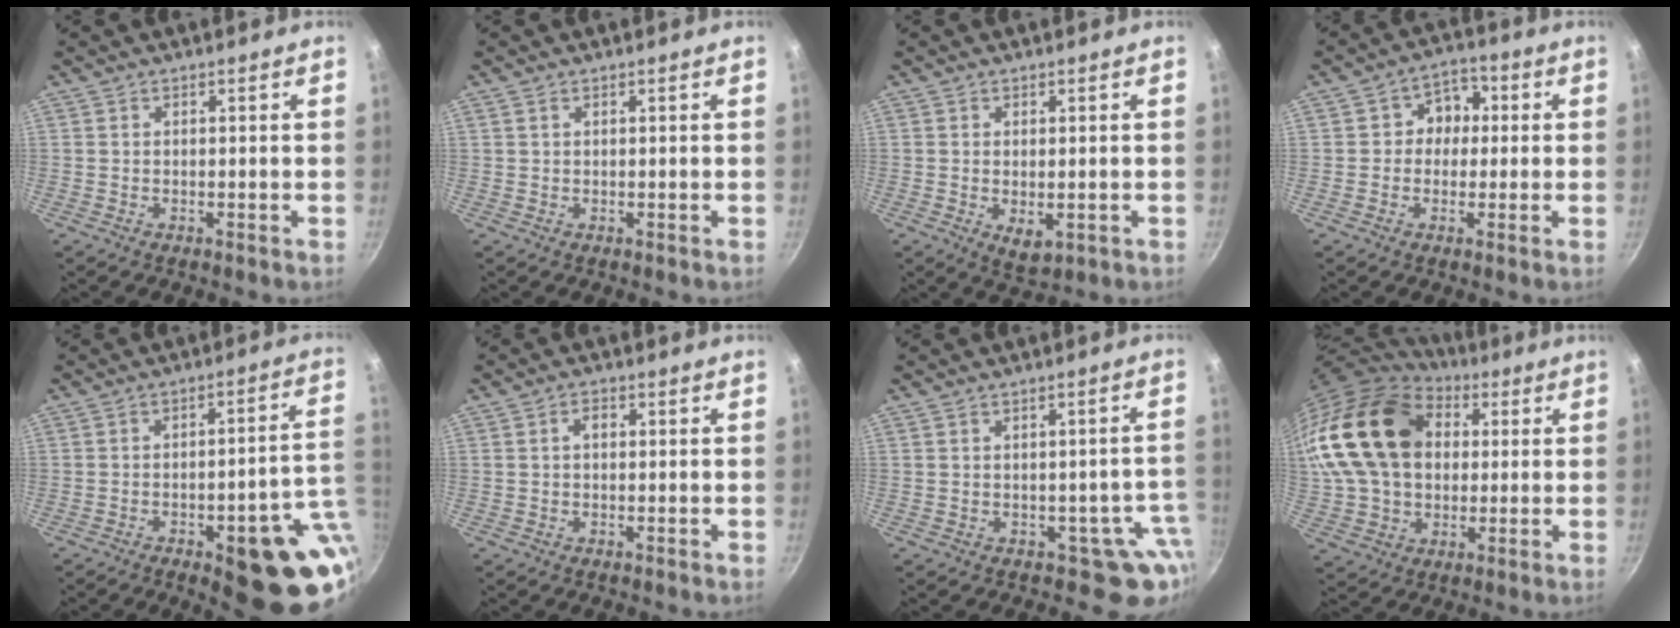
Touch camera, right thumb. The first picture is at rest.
{"total": 0.6, "force": [0.3, 0.4, 0.3], "torque": [-0.007, 0.001, 0.007]}
{"total": 4.2, "force": [-0.7, 2.3, 3.4], "torque": [-0.051, -0.013, -0.004]}
{"total": 6.5, "force": [0.3, 5.6, 3.2], "torque": [0.003, 0.014, -0.006]}
{"total": 18.5, "force": [-5.0, 6.3, 16.7], "torque": [-0.158, 0.020, -0.059]}
{"total": 2.1, "force": [0.3, 1.4, 1.6], "torque": [-0.022, 0.009, 0.003]}
{"total": 7.3, "force": [-2.2, 5.8, 3.7], "torque": [0.030, 0.035, -0.015]}
{"total": 23.7, "force": [5.0, 16.9, 16.0], "torque": [-0.278, 0.022, 0.090]}